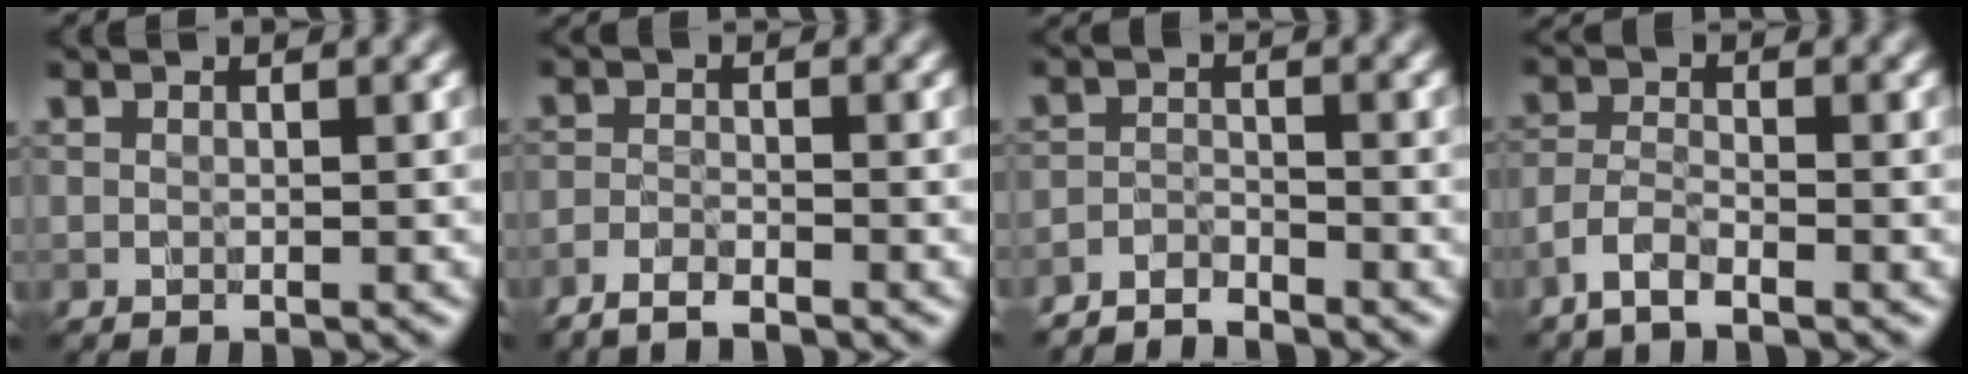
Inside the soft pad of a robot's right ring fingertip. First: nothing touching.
{"total": 1.9, "force": [-1.8, 0.0, 0.7], "torque": [-0.013, -0.002, -0.041]}
{"total": 2.5, "force": [-2.5, 0.2, 0.1], "torque": [0.000, -0.002, -0.054]}
{"total": 2.1, "force": [-1.7, 0.2, 1.1], "torque": [-0.024, 0.004, -0.044]}